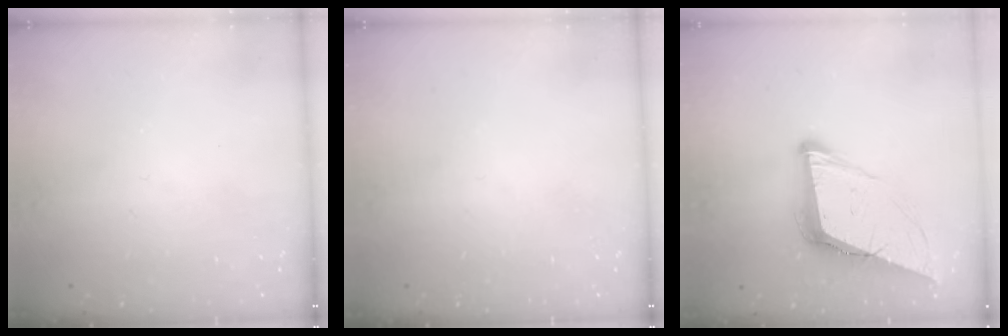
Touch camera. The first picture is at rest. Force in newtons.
{"total": 0.0}
{"total": 11.8, "press": 11.2, "slide": 3.8}